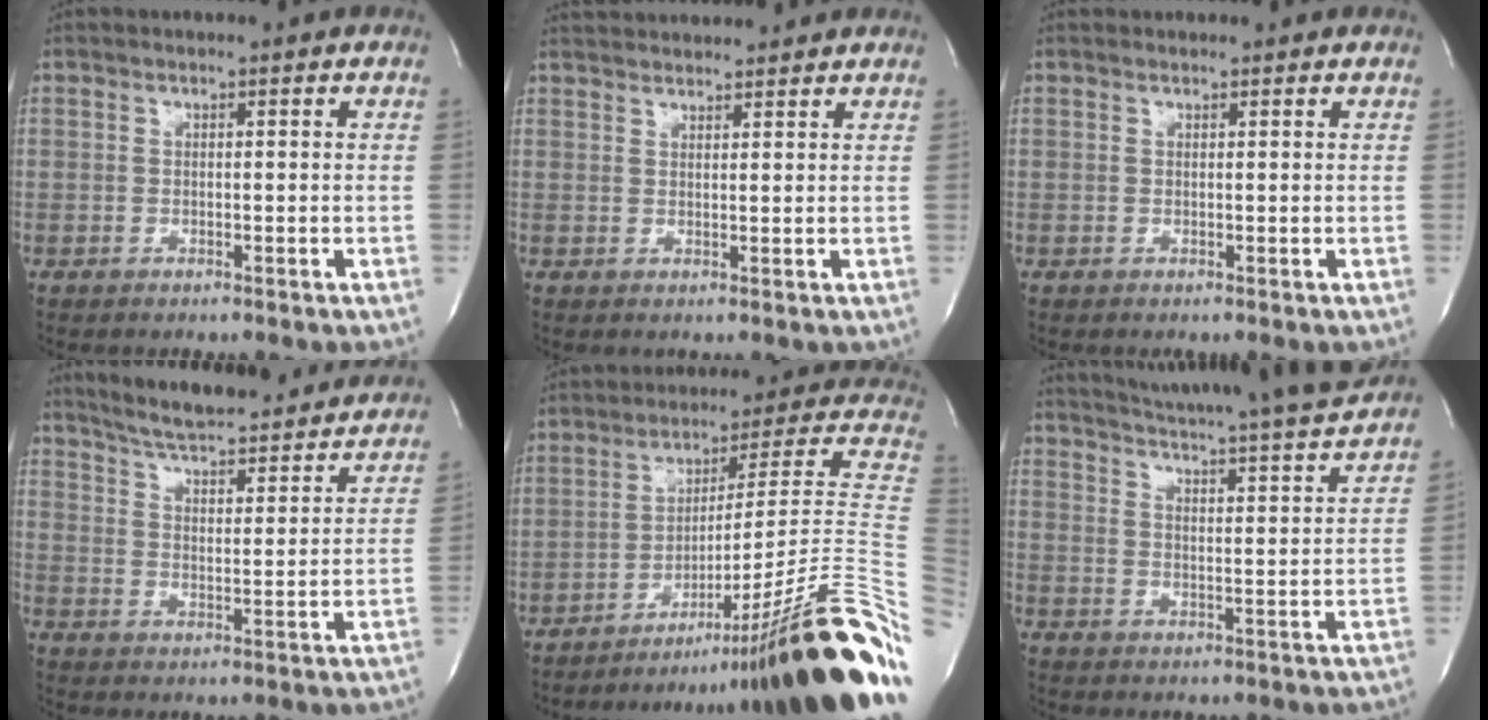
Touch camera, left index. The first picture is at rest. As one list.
[{"total": 8.0, "force": [7.7, 1.1, 1.8], "torque": [-0.032, 0.034, 0.111]}, {"total": 0.8, "force": [0.8, 0.2, -0.1], "torque": [-0.004, 0.012, 0.014]}, {"total": 23.4, "force": [21.5, 3.5, 8.6], "torque": [-0.133, -0.023, 0.284]}, {"total": 29.7, "force": [-16.2, -0.1, 25.0], "torque": [-0.243, 0.011, -0.248]}, {"total": 19.3, "force": [18.0, -1.0, 6.8], "torque": [-0.118, -0.049, 0.240]}]